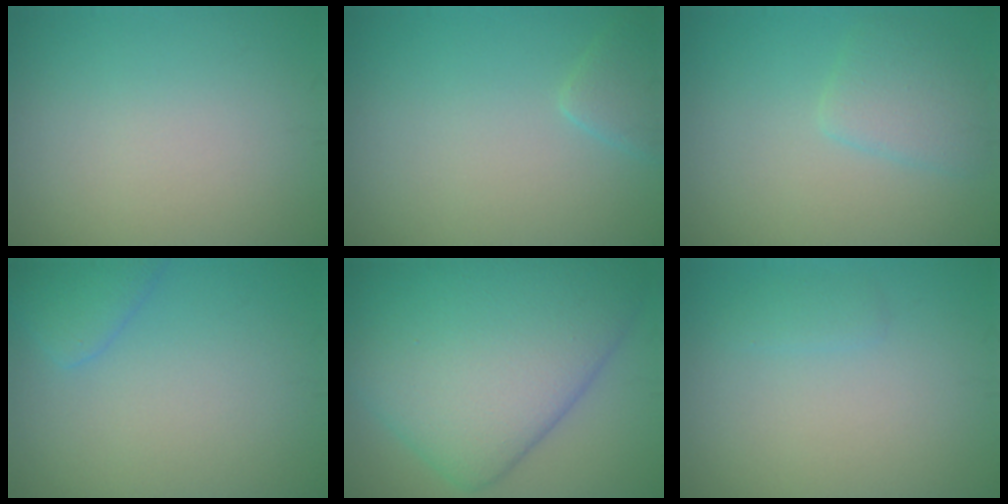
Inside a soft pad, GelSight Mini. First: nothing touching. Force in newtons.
{"total": 1.7, "press": 1.7, "slide": 0.2}
{"total": 2.6, "press": 2.6, "slide": 0.2}
{"total": 2.5, "press": 2.5, "slide": 0.2}
{"total": 13.4, "press": 13.4, "slide": 0.3}
{"total": 0.8, "press": 0.8, "slide": 0.1}